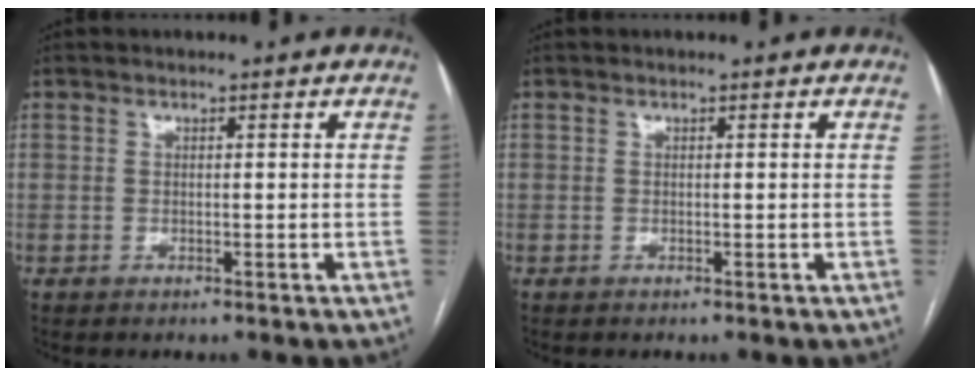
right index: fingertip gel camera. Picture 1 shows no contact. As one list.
[{"total": 0.0}]